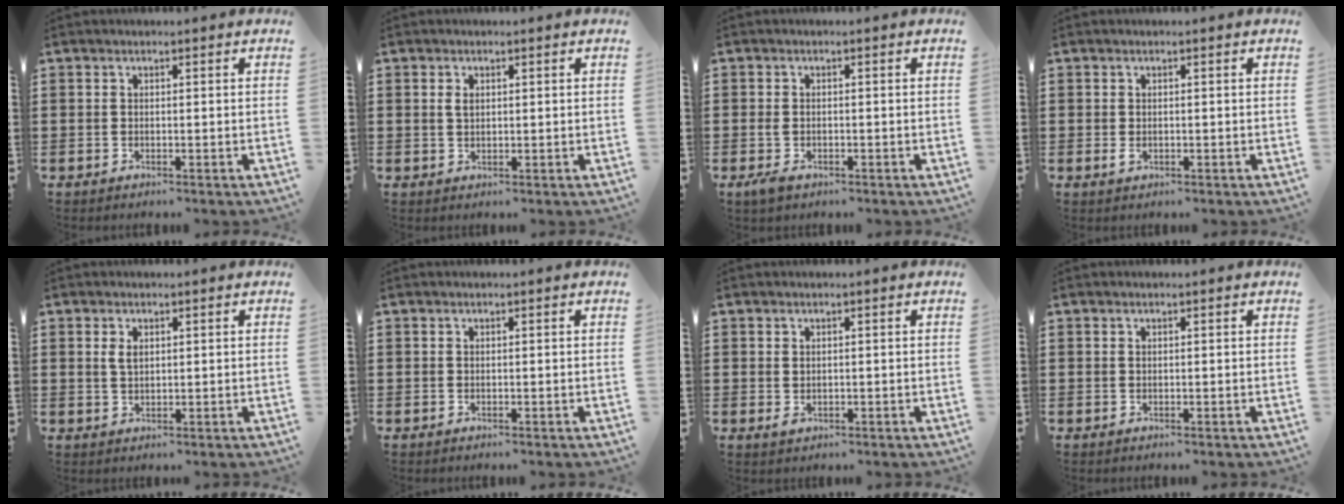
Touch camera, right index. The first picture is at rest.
{"total": 1.5, "force": [0.4, 0.9, 1.2], "torque": [-0.026, 0.006, 0.007]}
{"total": 1.7, "force": [-0.6, 1.0, 1.2], "torque": [-0.034, -0.003, -0.014]}
{"total": 1.0, "force": [-0.2, 0.7, 0.7], "torque": [-0.014, 0.000, -0.004]}
{"total": 2.0, "force": [0.7, 1.0, 1.5], "torque": [-0.035, 0.004, 0.013]}
{"total": 0.0}
{"total": 0.8, "force": [0.2, 0.5, 0.6], "torque": [-0.015, 0.001, 0.005]}
{"total": 0.0}